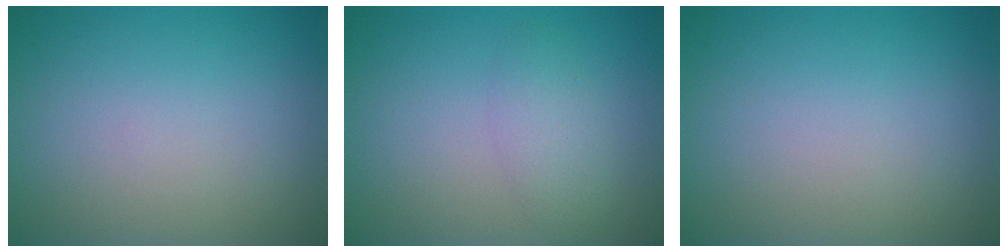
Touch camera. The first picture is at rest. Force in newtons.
{"total": 2.0, "press": 2.0, "slide": 0.1}
{"total": 0.0}